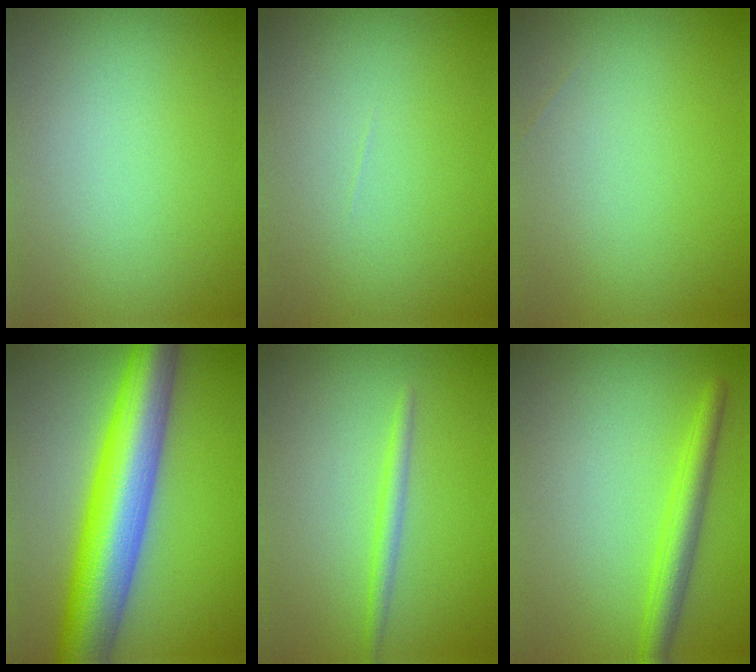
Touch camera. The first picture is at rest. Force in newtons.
{"total": 0.0}
{"total": 0.0}
{"total": 11.0, "press": 11.0, "slide": 0.2}
{"total": 1.5, "press": 1.5, "slide": 0.1}
{"total": 3.0, "press": 3.0, "slide": 0.2}